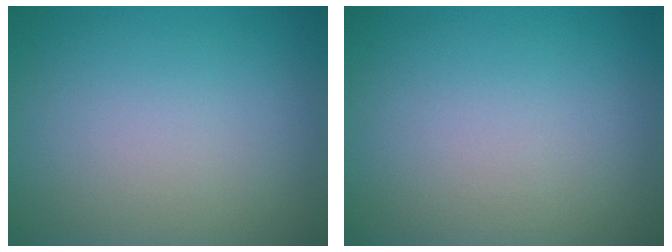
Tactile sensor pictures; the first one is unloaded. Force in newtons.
{"total": 0.0}